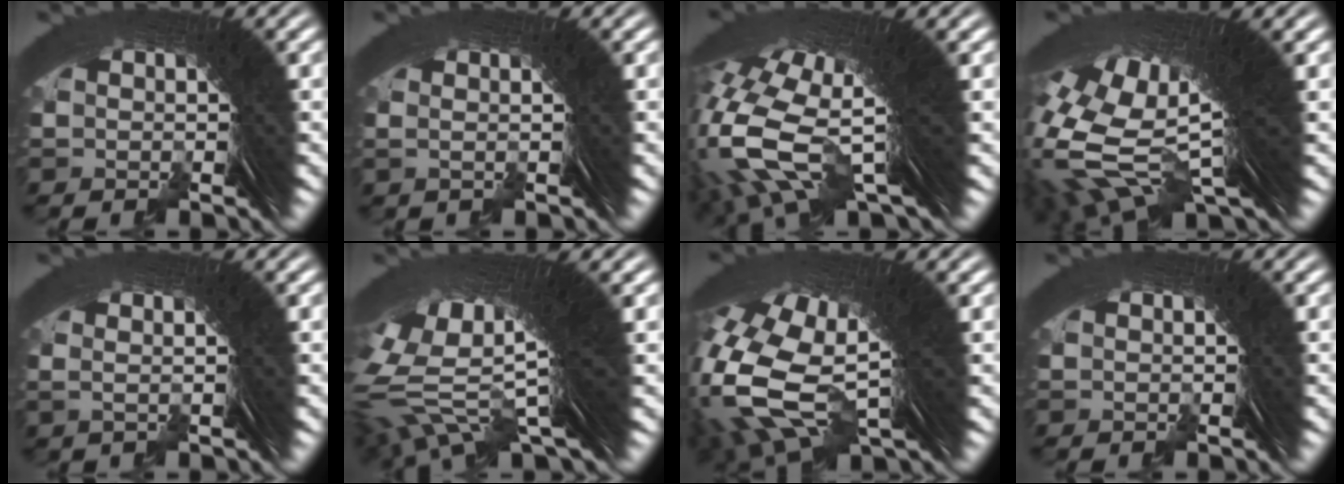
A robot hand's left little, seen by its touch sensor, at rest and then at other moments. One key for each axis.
{"total": 1.7, "fx": 0.5, "fy": -0.7, "fz": 1.5, "tx": -0.013, "ty": 0.011, "tz": 0.004}
{"total": 15.0, "fx": 1.6, "fy": 8.0, "fz": 12.5, "tx": -0.265, "ty": -0.027, "tz": 0.040}
{"total": 19.0, "fx": 4.1, "fy": 10.5, "fz": 15.3, "tx": -0.286, "ty": -0.020, "tz": 0.073}
{"total": 2.2, "fx": 0.6, "fy": -0.4, "fz": 2.0, "tx": -0.024, "ty": 0.011, "tz": 0.006}
{"total": 16.5, "fx": 5.5, "fy": 7.3, "fz": 13.8, "tx": -0.260, "ty": -0.009, "tz": 0.087}
{"total": 15.8, "fx": 1.7, "fy": 9.9, "fz": 12.3, "tx": -0.244, "ty": -0.023, "tz": 0.034}
{"total": 0.0}